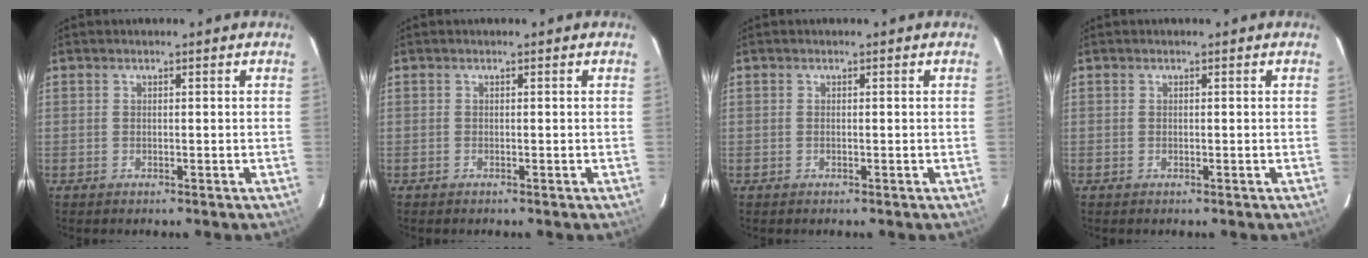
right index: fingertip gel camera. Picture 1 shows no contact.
{"total": 0.0}
{"total": 0.0}
{"total": 0.0}